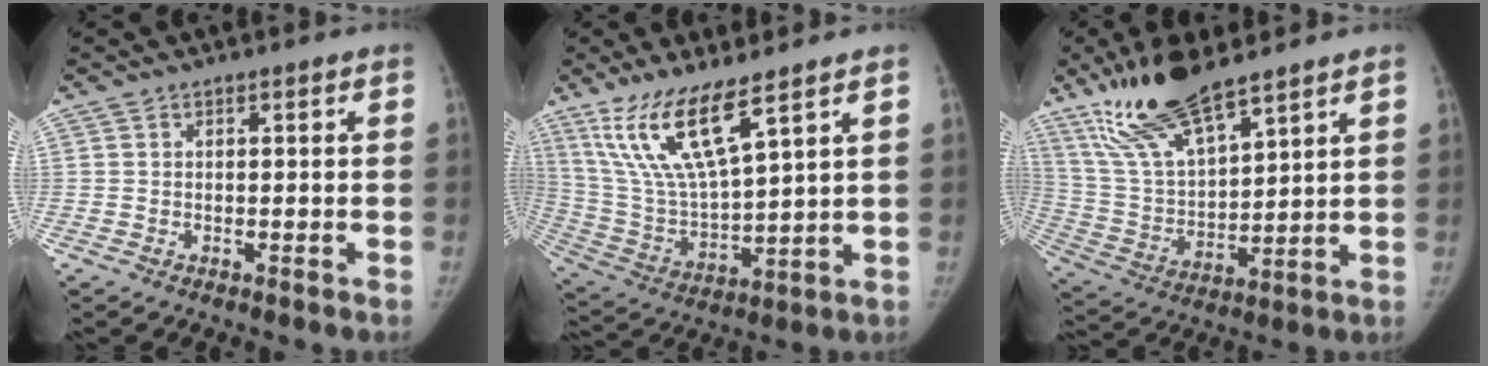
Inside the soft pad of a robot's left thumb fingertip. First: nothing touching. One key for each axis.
{"total": 14.6, "fx": 9.1, "fy": 3.2, "fz": 11.0, "tx": -0.221, "ty": -0.045, "tz": 0.197}
{"total": 16.1, "fx": 11.9, "fy": 4.3, "fz": 10.0, "tx": -0.178, "ty": -0.053, "tz": 0.240}